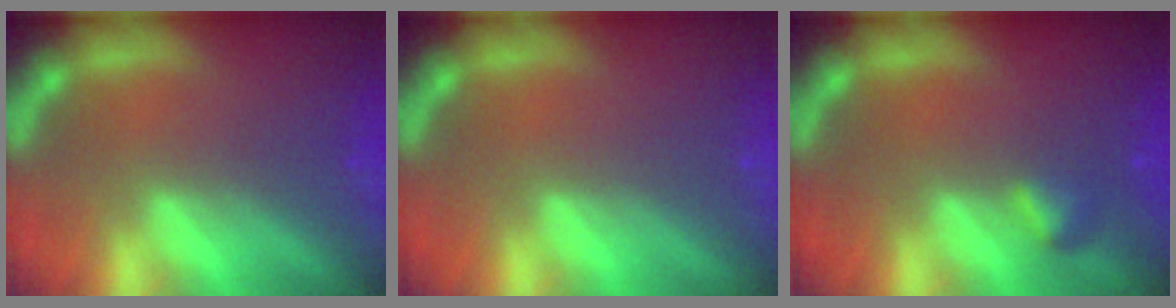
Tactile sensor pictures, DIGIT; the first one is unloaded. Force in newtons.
{"total": 0.0}
{"total": 1.4}